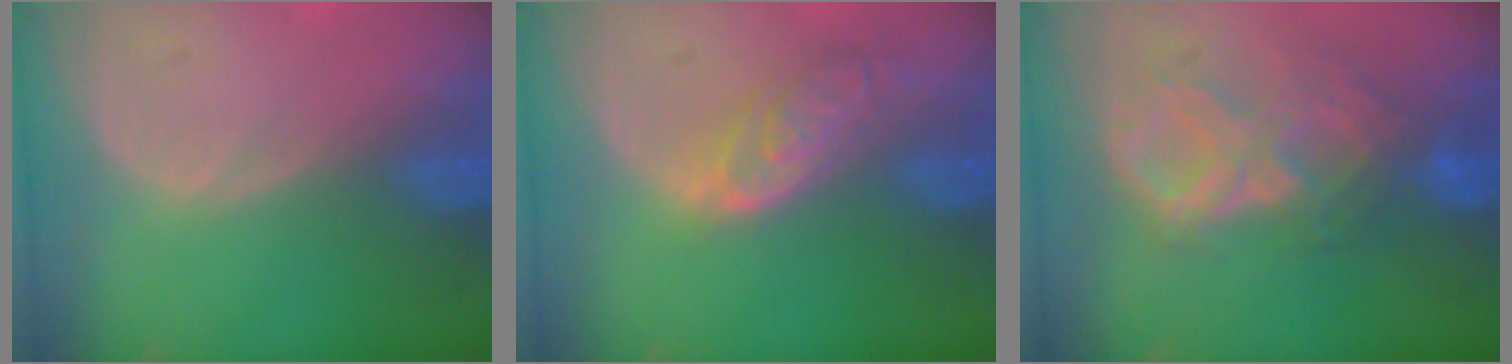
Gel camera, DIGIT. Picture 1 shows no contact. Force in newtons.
{"total": 6.3, "press": 5.7, "slide": 2.8}
{"total": 9.3, "press": 8.0, "slide": 4.9}